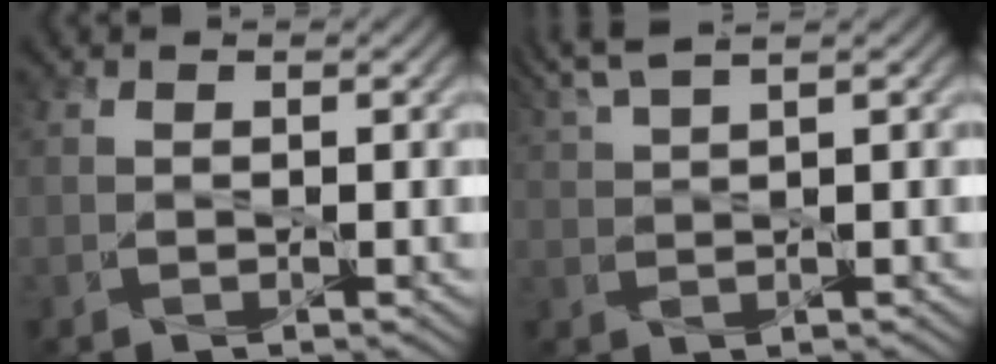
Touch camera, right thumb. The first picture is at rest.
{"total": 4.9, "force": [3.4, 0.8, 3.4], "torque": [-0.073, 0.023, 0.061]}